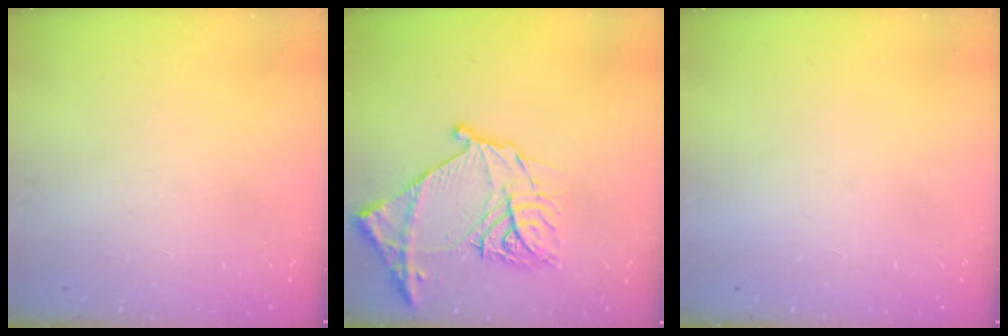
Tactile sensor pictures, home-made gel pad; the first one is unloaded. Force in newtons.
{"total": 19.4, "press": 19.3, "slide": 2.0}
{"total": 1.5, "press": 1.5, "slide": 0.1}